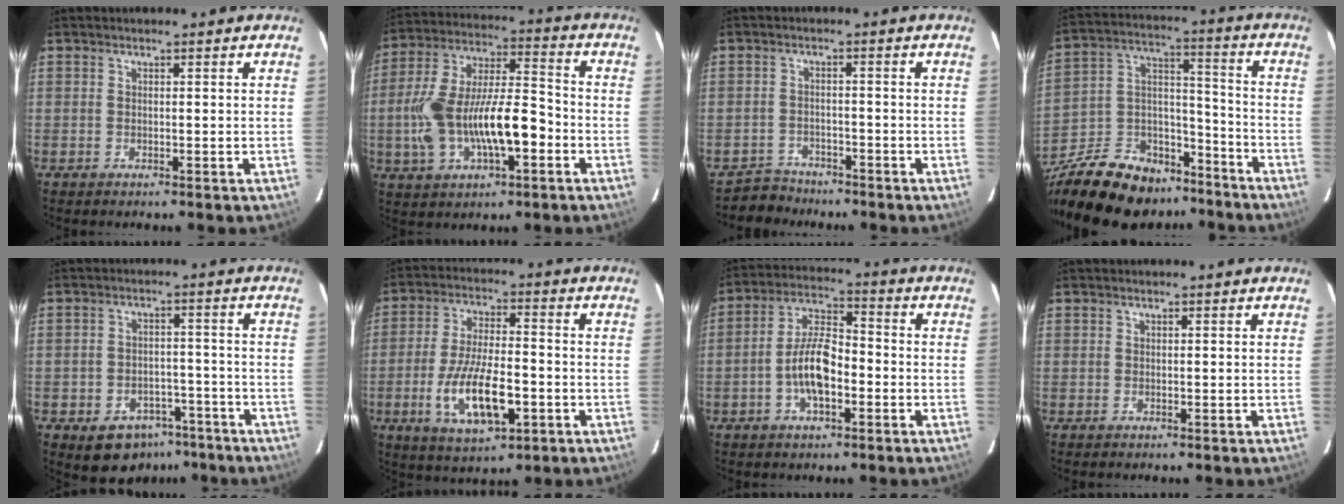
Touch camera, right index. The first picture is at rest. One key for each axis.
{"total": 18.0, "fx": -4.8, "fy": 7.1, "fz": 15.9, "tx": -0.314, "ty": 0.005, "tz": -0.080}
{"total": 4.0, "fx": -3.2, "fy": 2.1, "fz": -0.8, "tx": 0.004, "ty": 0.017, "tz": -0.059}
{"total": 28.1, "fx": -21.0, "fy": 13.7, "fz": 12.6, "tx": -0.284, "ty": 0.040, "tz": -0.320}
{"total": 9.1, "fx": -5.8, "fy": 6.2, "fz": 3.2, "tx": -0.067, "ty": 0.024, "tz": -0.060}
{"total": 13.6, "fx": -4.4, "fy": 5.0, "fz": 11.9, "tx": -0.240, "ty": -0.014, "tz": -0.072}
{"total": 9.5, "fx": -2.9, "fy": 4.0, "fz": 8.1, "tx": -0.165, "ty": 0.012, "tz": -0.053}
{"total": 0.0}